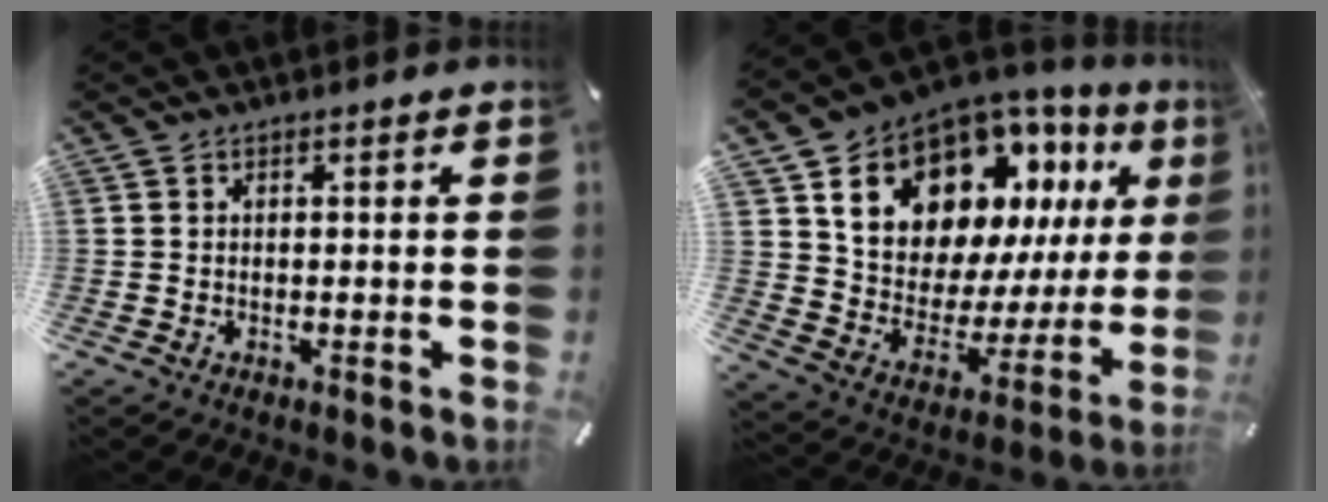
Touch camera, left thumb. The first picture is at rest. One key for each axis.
{"total": 17.4, "fx": 11.1, "fy": 10.7, "fz": 8.2, "tx": -0.139, "ty": -0.088, "tz": 0.201}